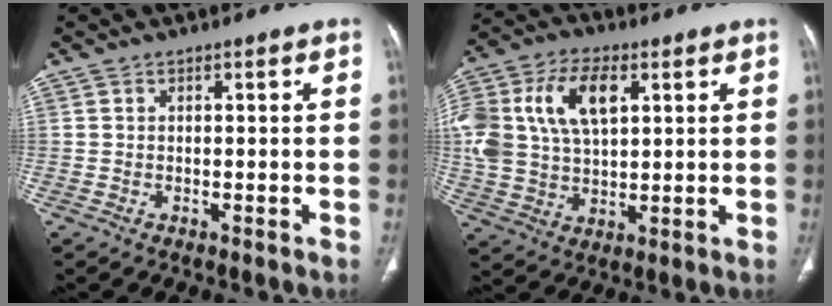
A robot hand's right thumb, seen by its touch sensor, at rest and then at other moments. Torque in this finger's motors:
{"motor_torque": [2.13, 2.12, 1.56, 0.32, 0.23]}